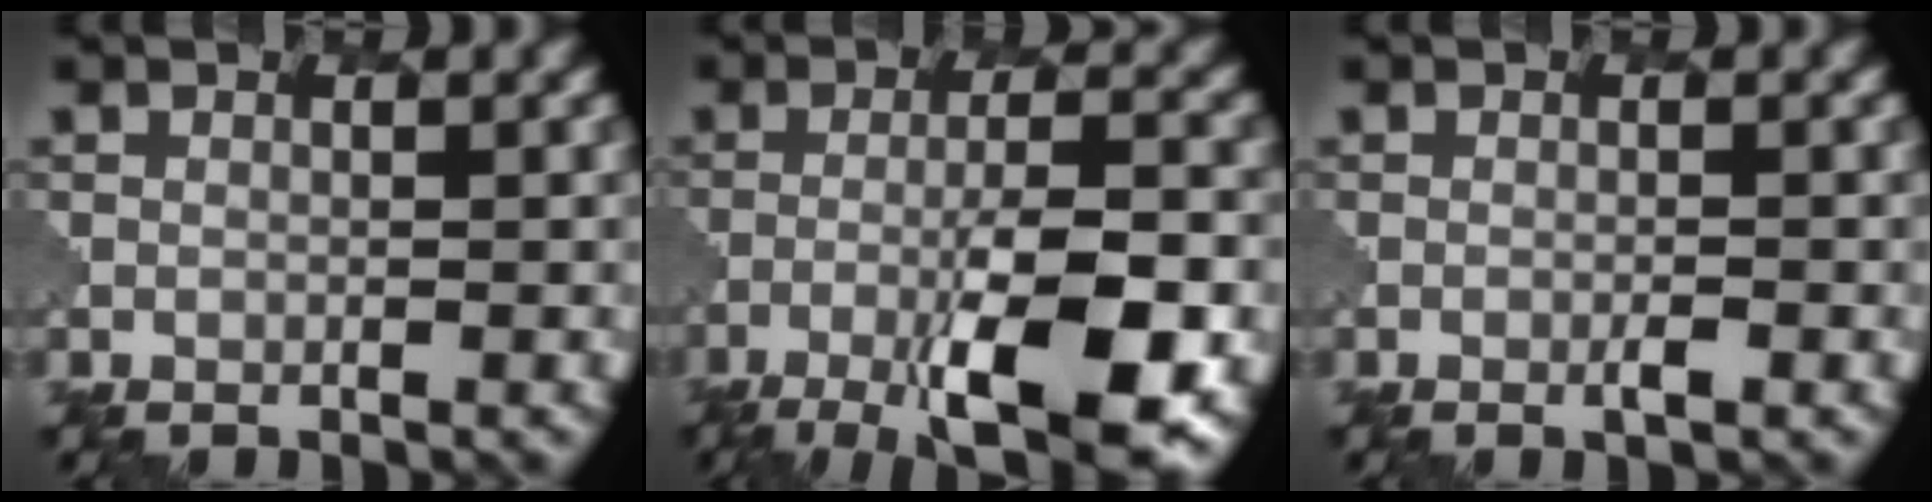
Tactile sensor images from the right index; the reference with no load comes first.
{"total": 9.8, "force": [-4.8, 2.5, 8.2], "torque": [-0.137, -0.005, -0.078]}
{"total": 0.7, "force": [-0.2, 0.0, 0.7], "torque": [-0.011, 0.003, -0.004]}